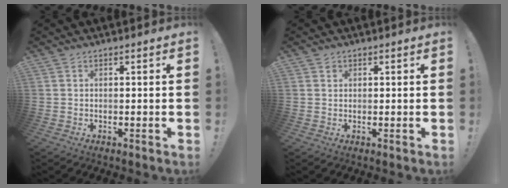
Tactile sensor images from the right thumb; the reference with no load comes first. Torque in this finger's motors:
{"motor_torque": [-0.16, 0.24, 0.11, -0.03, -0.04]}